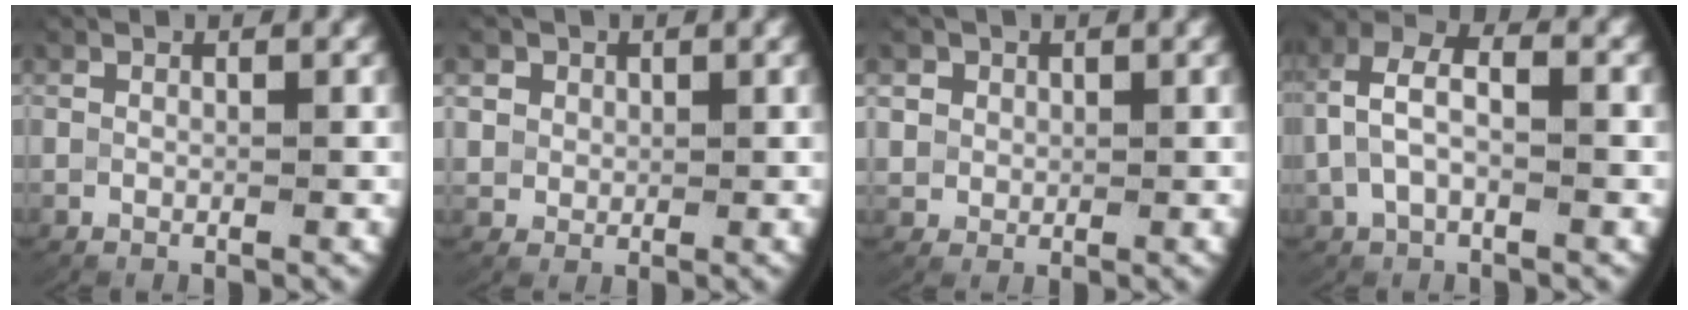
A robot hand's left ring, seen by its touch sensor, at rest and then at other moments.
{"total": 3.6, "force": [1.2, 3.1, 1.4], "torque": [-0.042, -0.009, 0.027]}
{"total": 3.6, "force": [1.1, 3.1, 1.3], "torque": [-0.042, -0.008, 0.025]}
{"total": 5.0, "force": [0.8, 3.3, 3.8], "torque": [-0.072, 0.003, 0.009]}